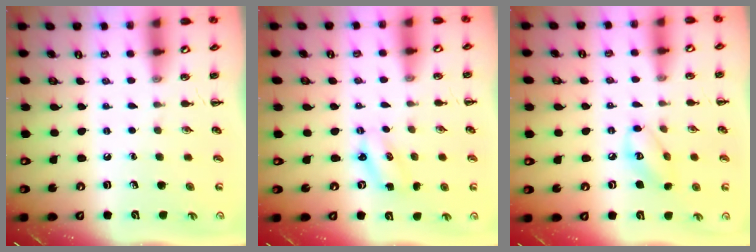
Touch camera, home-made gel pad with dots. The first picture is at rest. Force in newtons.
{"total": 2.4, "press": 2.3, "slide": 0.5}
{"total": 6.6, "press": 6.6, "slide": 0.6}